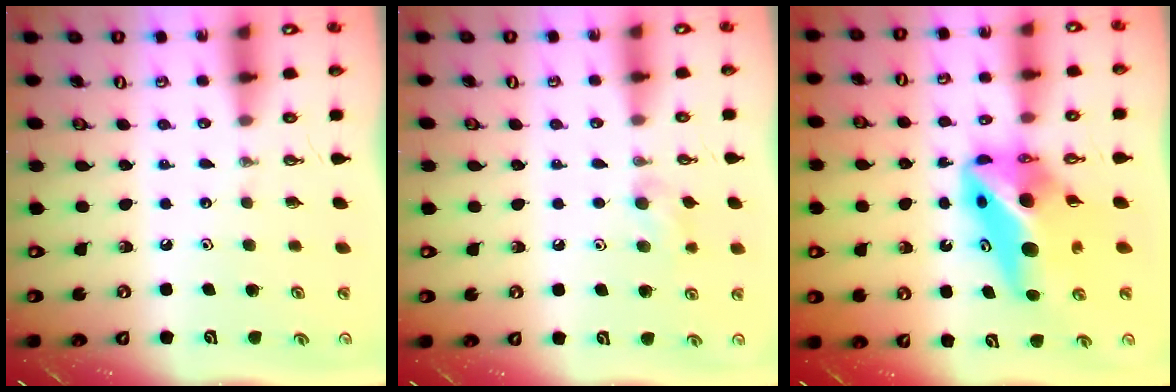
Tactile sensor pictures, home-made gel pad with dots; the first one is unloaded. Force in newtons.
{"total": 7.3, "press": 7.2, "slide": 1.4}
{"total": 12.6, "press": 12.6, "slide": 1.0}